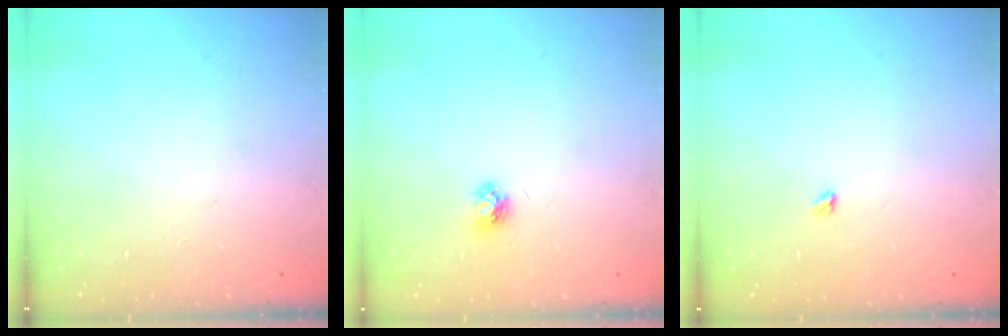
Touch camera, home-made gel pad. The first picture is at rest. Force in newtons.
{"total": 4.2, "press": 4.2, "slide": 0.3}
{"total": 2.4, "press": 2.4, "slide": 0.4}